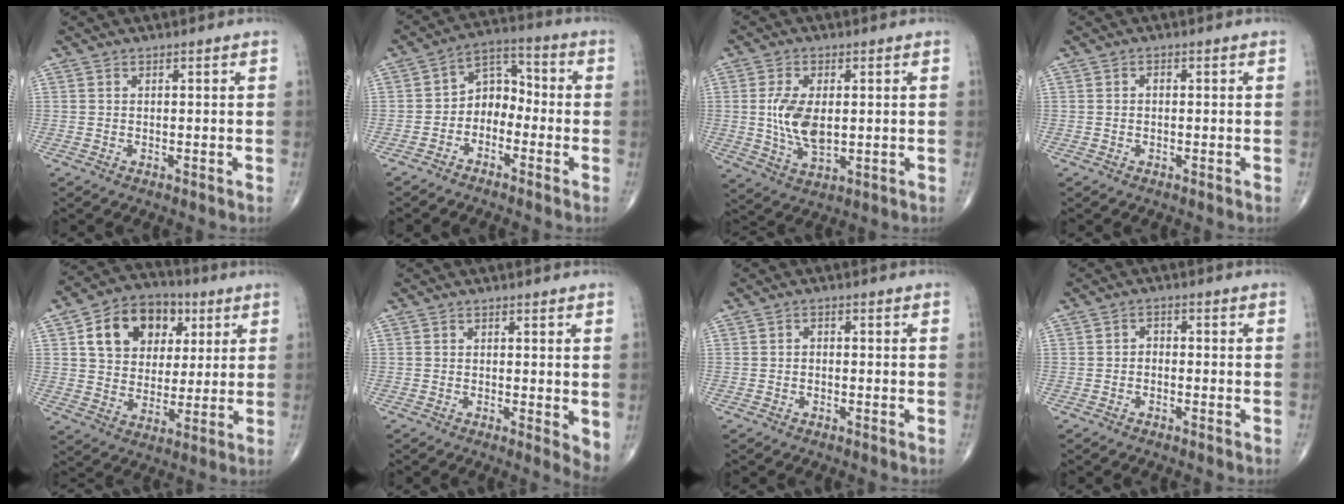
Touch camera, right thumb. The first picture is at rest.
{"total": 7.2, "force": [-2.5, 5.3, 4.1], "torque": [-0.039, 0.044, -0.061]}
{"total": 9.0, "force": [0.5, 4.7, 7.6], "torque": [-0.150, -0.011, 0.017]}
{"total": 0.8, "force": [-0.1, 0.5, 0.6], "torque": [-0.007, 0.001, -0.004]}
{"total": 15.6, "force": [5.5, 11.7, 8.7], "torque": [-0.110, -0.005, 0.089]}
{"total": 3.7, "force": [0.3, 1.2, 3.5], "torque": [-0.048, -0.013, 0.003]}
{"total": 0.9, "force": [-0.3, 0.6, 0.5], "torque": [-0.004, 0.004, -0.009]}
{"total": 1.5, "force": [-0.6, 1.1, 0.8], "torque": [-0.006, 0.010, -0.016]}